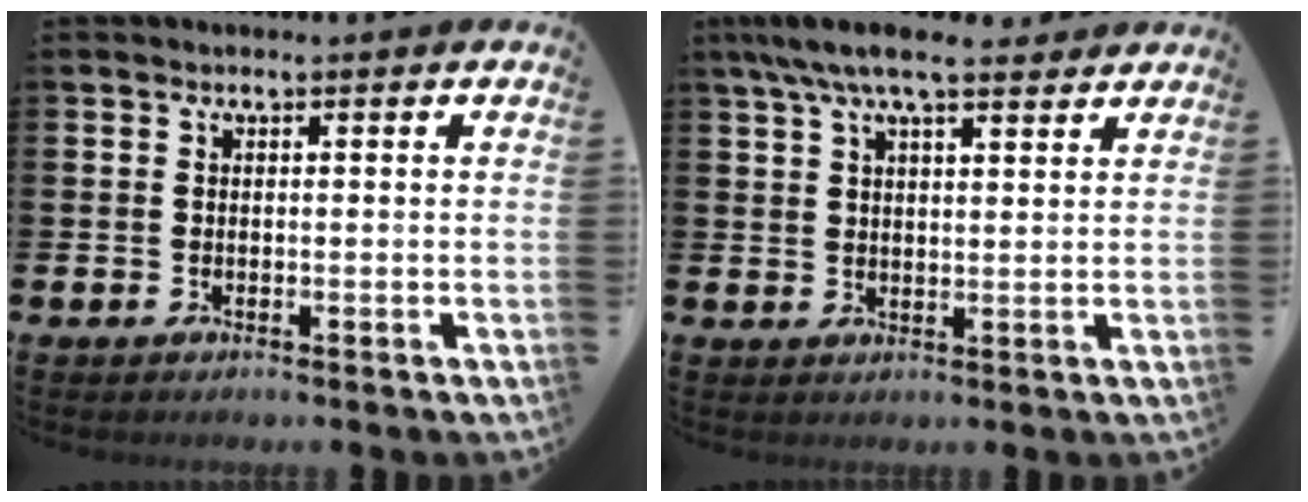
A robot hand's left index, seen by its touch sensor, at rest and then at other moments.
{"total": 6.9, "force": [5.7, 1.7, 3.4], "torque": [-0.076, -0.012, 0.103]}